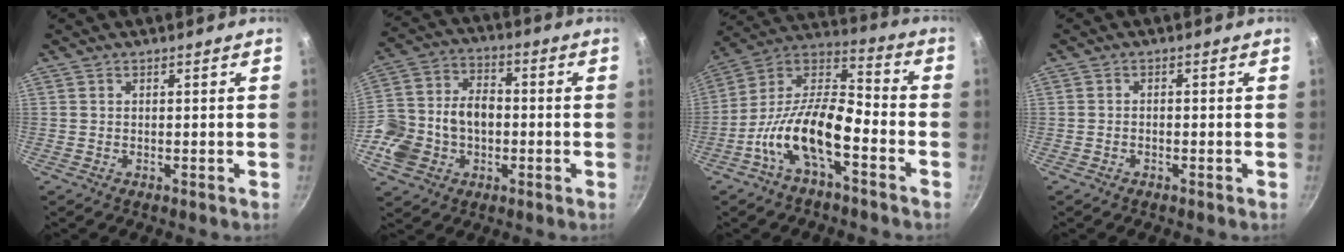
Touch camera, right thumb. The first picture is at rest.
{"total": 15.8, "force": [-1.7, 11.3, 10.9], "torque": [-0.196, 0.035, -0.035]}
{"total": 16.3, "force": [-6.7, 6.9, 13.2], "torque": [-0.239, 0.060, -0.145]}
{"total": 0.9, "force": [-0.5, 0.5, 0.5], "torque": [-0.012, 0.007, -0.012]}